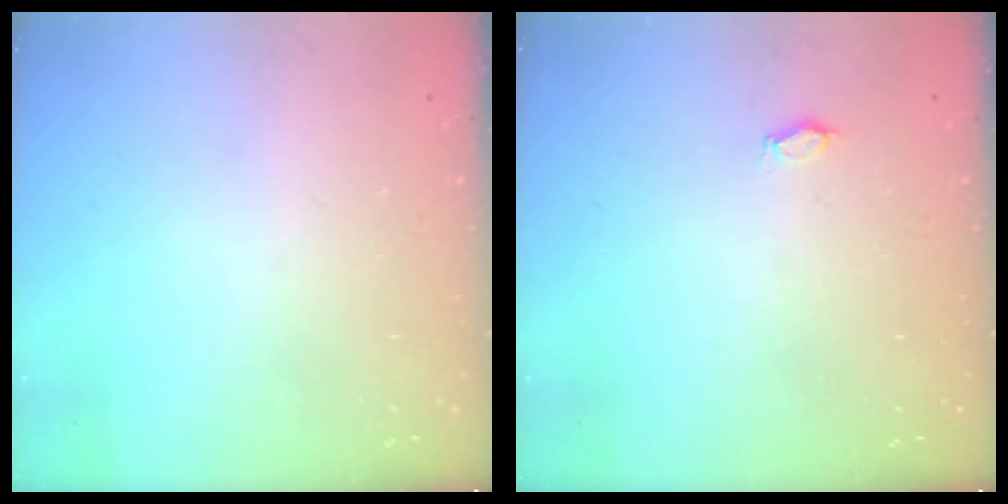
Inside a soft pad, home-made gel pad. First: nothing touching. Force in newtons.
{"total": 2.7, "press": 2.4, "slide": 1.1}